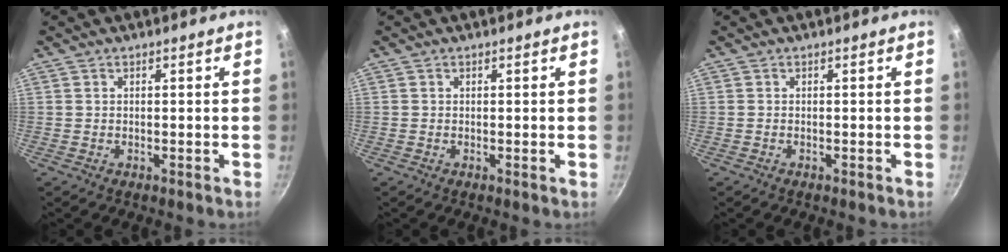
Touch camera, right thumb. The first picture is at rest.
{"total": 0.0}
{"total": 0.0}